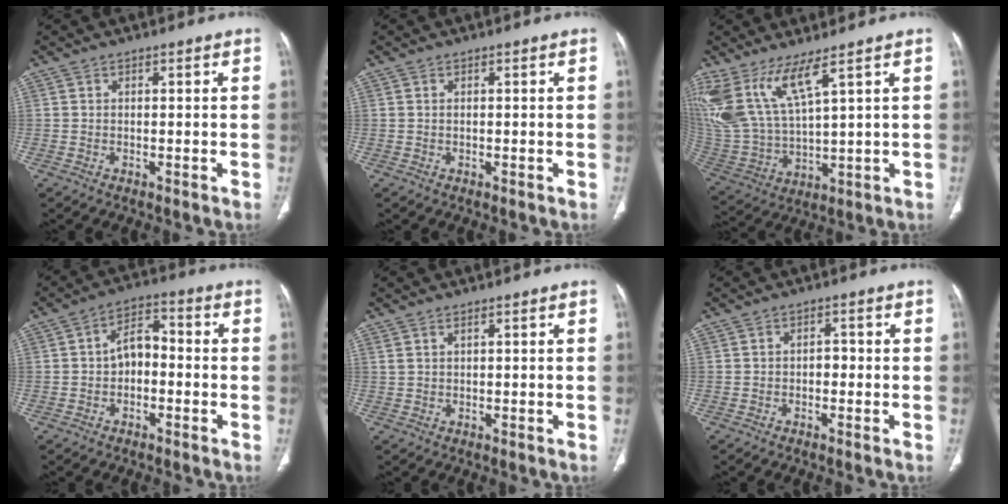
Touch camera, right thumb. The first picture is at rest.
{"total": 0.0}
{"total": 14.0, "force": [8.4, 3.8, 10.5], "torque": [-0.235, -0.040, 0.193]}
{"total": 6.6, "force": [-0.8, 4.4, 4.8], "torque": [-0.061, 0.029, -0.026]}
{"total": 1.2, "force": [0.9, 0.3, 0.8], "torque": [-0.019, 0.003, 0.024]}
{"total": 1.6, "force": [-0.4, 1.2, 1.1], "torque": [-0.006, 0.005, -0.012]}